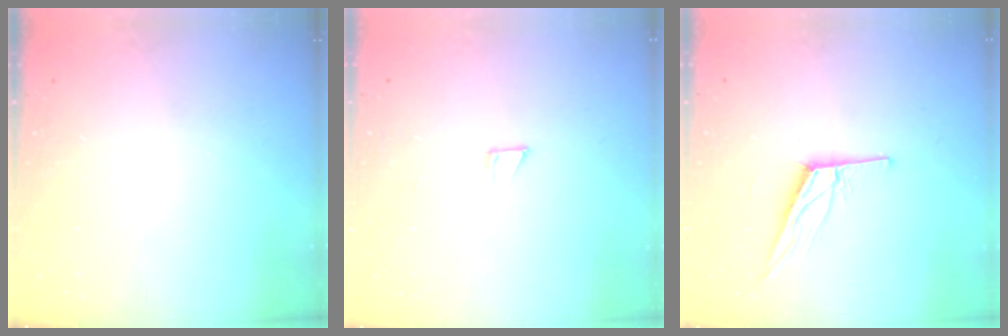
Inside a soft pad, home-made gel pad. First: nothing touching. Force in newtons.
{"total": 2.6, "press": 2.6, "slide": 0.1}
{"total": 10.8, "press": 10.4, "slide": 2.7}